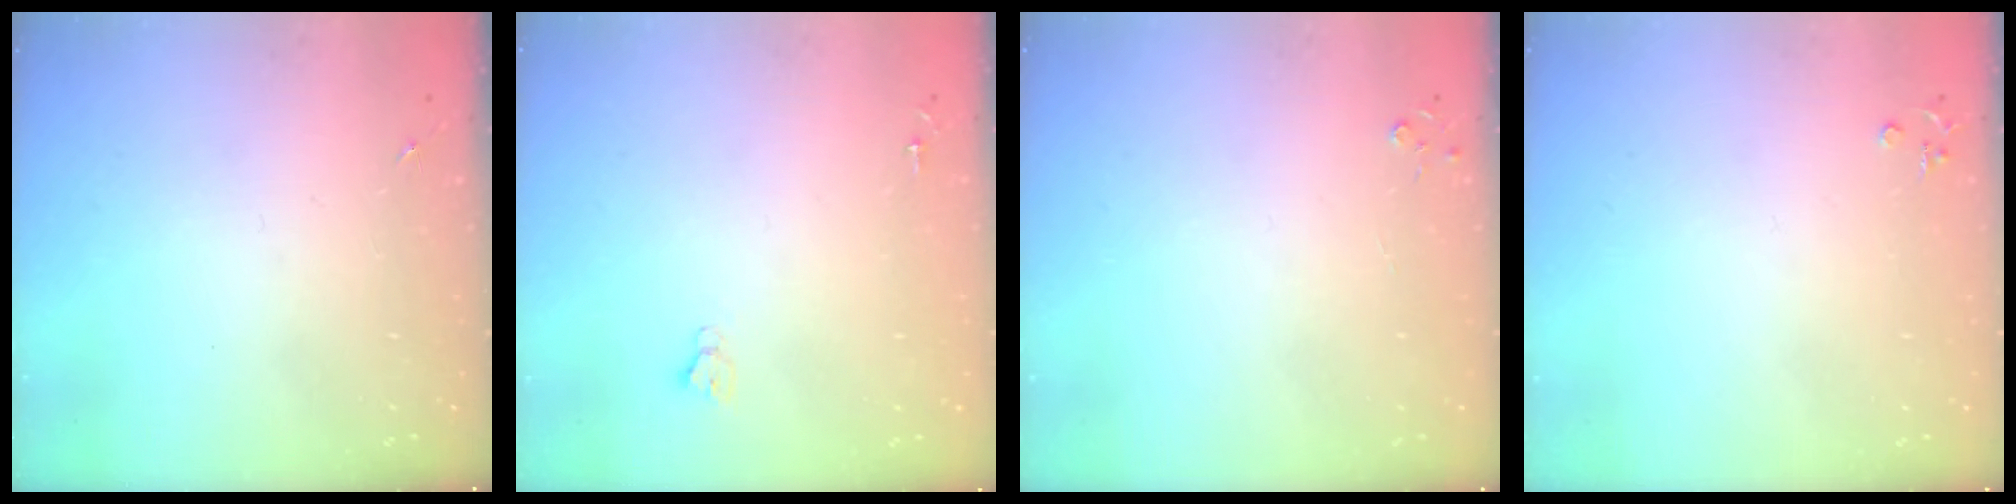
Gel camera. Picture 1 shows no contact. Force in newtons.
{"total": 2.7, "press": 2.7, "slide": 0.0}
{"total": 2.8, "press": 2.8, "slide": 0.3}
{"total": 3.3, "press": 3.3, "slide": 0.3}